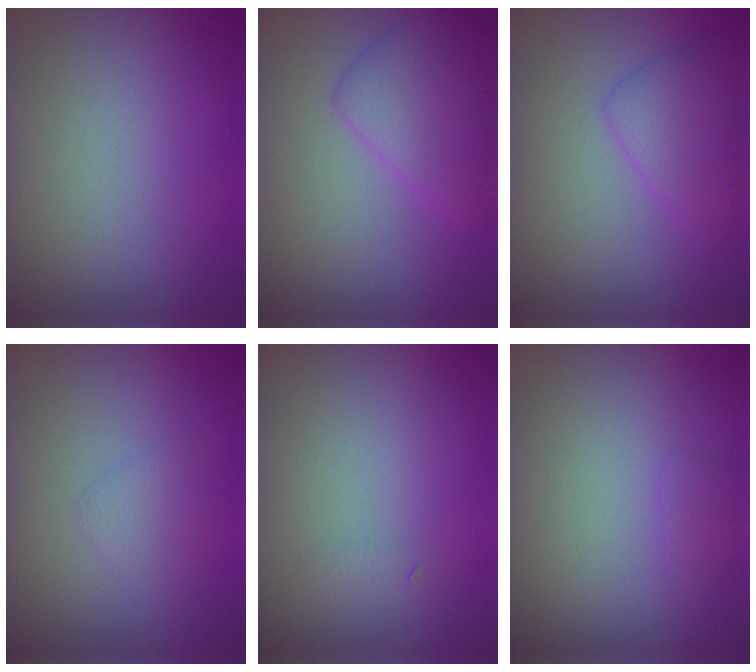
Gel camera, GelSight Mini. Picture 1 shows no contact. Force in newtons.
{"total": 3.0, "press": 3.0, "slide": 0.1}
{"total": 3.0, "press": 3.0, "slide": 0.1}
{"total": 1.4, "press": 1.4, "slide": 0.0}
{"total": 0.6, "press": 0.6, "slide": 0.0}
{"total": 0.9, "press": 0.9, "slide": 0.0}